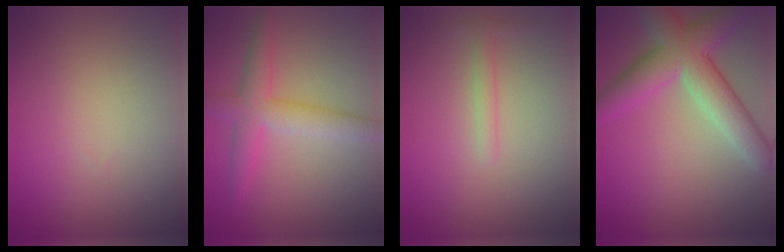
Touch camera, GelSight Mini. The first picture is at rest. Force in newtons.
{"total": 4.0, "press": 4.0, "slide": 0.1}
{"total": 1.1, "press": 1.1, "slide": 0.0}
{"total": 6.7, "press": 6.7, "slide": 0.2}